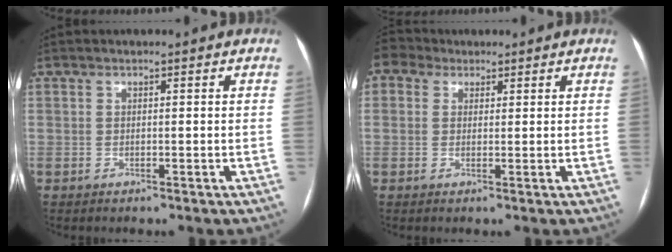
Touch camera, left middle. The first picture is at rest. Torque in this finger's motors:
{"motor_torque": [1.05, -1.09, 1.05, 0.21]}